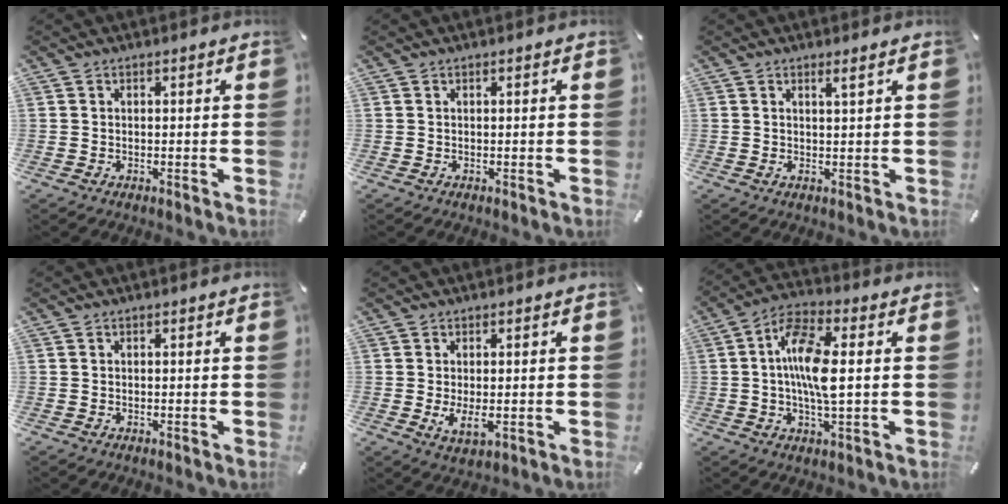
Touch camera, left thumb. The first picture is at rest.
{"total": 0.0}
{"total": 2.1, "force": [1.1, -0.3, 1.8], "torque": [-0.033, -0.006, 0.018]}
{"total": 0.0}
{"total": 4.5, "force": [-0.5, 2.0, 4.1], "torque": [-0.081, -0.009, -0.012]}
{"total": 12.2, "force": [0.5, 4.2, 11.4], "torque": [-0.226, 0.001, 0.006]}